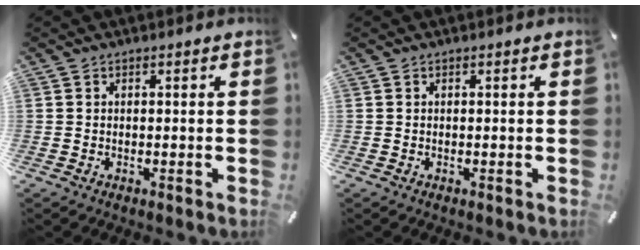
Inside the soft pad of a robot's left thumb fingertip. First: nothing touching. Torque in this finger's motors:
{"motor_torque": [0.00, 0.00, 0.01, 0.01, 0.00]}